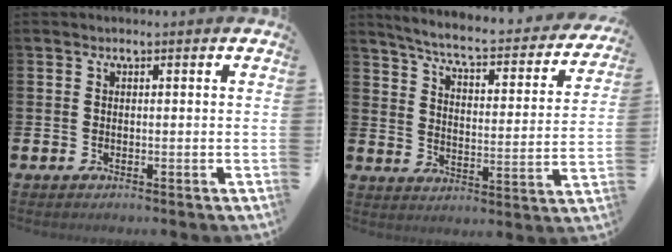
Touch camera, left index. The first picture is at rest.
{"total": 6.0, "force": [5.5, 0.7, 2.5], "torque": [-0.069, -0.046, 0.085]}